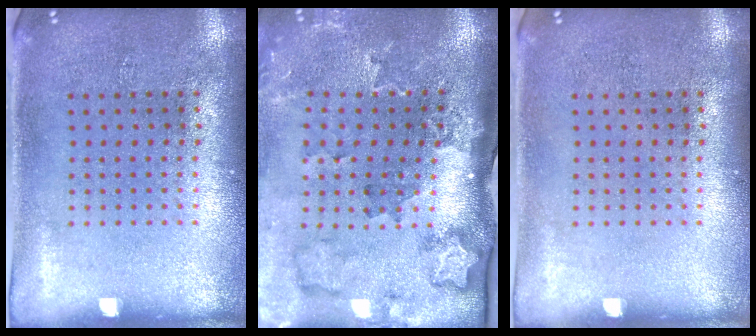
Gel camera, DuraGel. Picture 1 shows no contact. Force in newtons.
{"total": 2.2, "press": 2.0, "slide": 1.0}
{"total": 0.0}